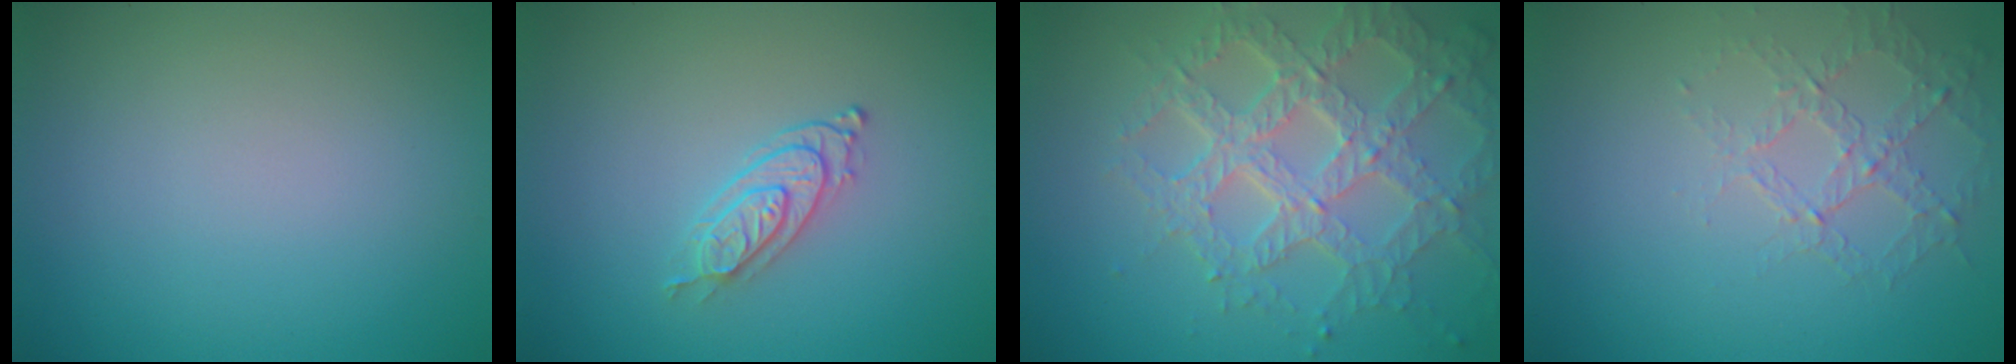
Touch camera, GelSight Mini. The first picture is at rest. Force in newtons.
{"total": 2.5, "press": 2.1, "slide": 1.4}
{"total": 7.2, "press": 5.3, "slide": 4.9}
{"total": 1.6, "press": 1.1, "slide": 1.2}